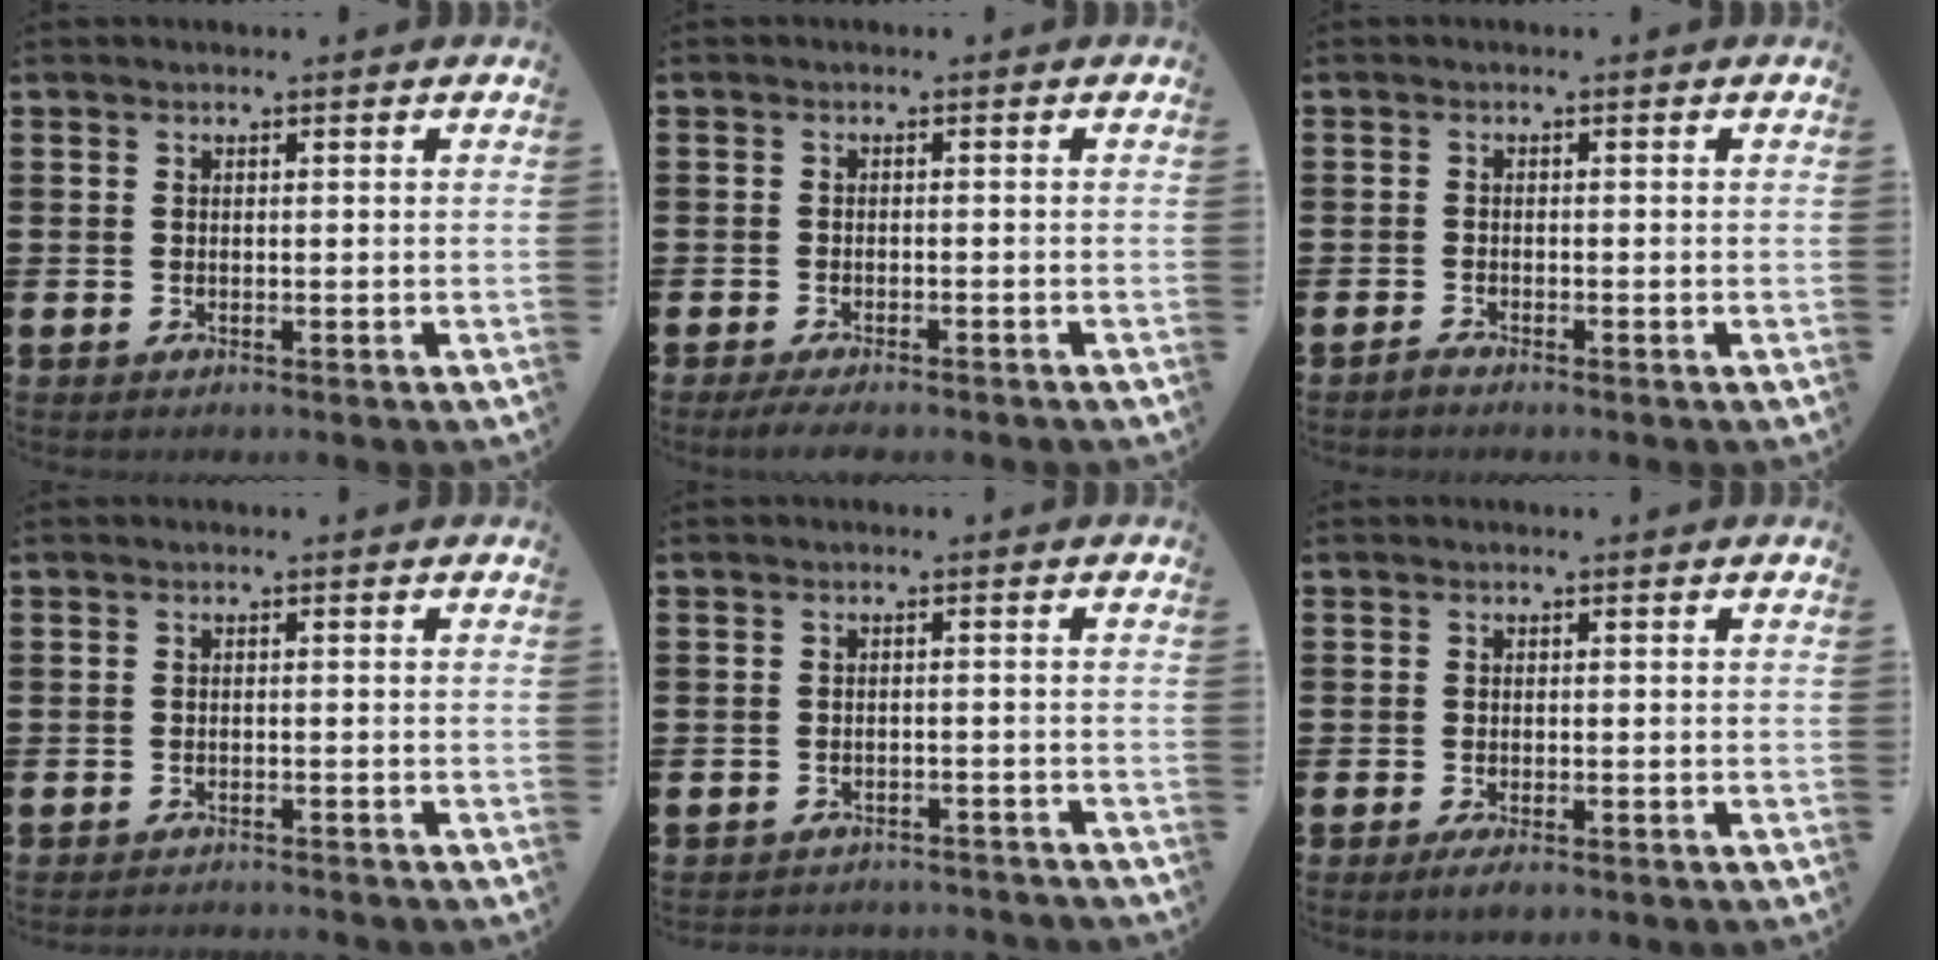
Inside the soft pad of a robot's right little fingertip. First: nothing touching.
{"total": 1.5, "force": [-1.3, 0.1, 0.7], "torque": [-0.013, 0.001, -0.025]}
{"total": 0.8, "force": [-0.7, 0.0, 0.3], "torque": [-0.006, -0.003, -0.014]}
{"total": 1.0, "force": [-1.0, -0.1, -0.1], "torque": [0.000, 0.001, -0.020]}
{"total": 1.6, "force": [-1.6, 0.0, -0.2], "torque": [-0.002, 0.002, -0.036]}
{"total": 1.5, "force": [-0.8, 0.4, 1.2], "torque": [-0.014, -0.005, -0.017]}